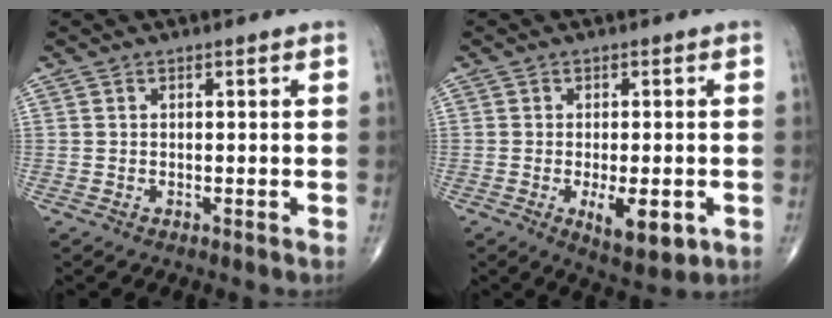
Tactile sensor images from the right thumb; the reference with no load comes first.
{"total": 7.8, "force": [-2.3, 3.2, 6.7], "torque": [-0.095, -0.012, -0.027]}